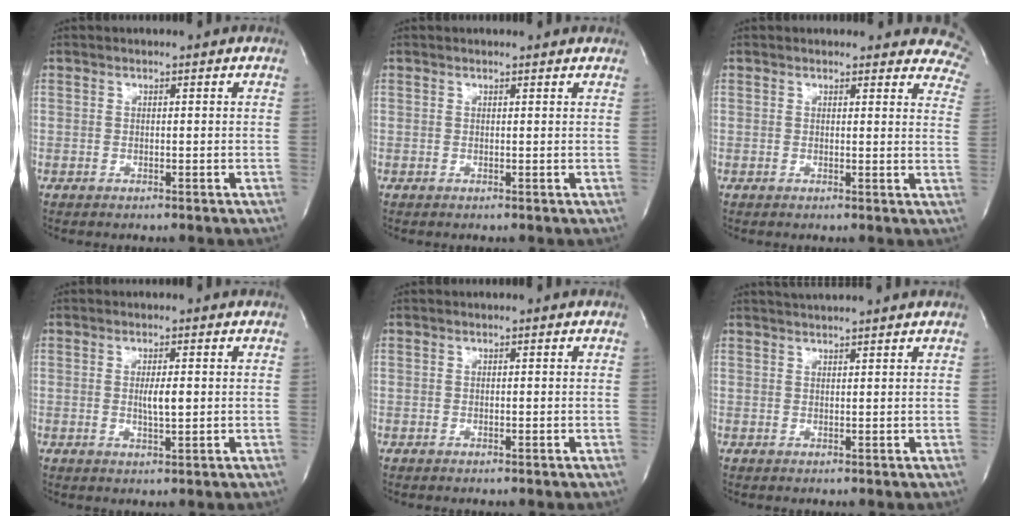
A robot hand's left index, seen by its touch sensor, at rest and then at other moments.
{"total": 2.8, "force": [2.6, 0.6, 0.5], "torque": [-0.014, 0.007, 0.021]}
{"total": 11.6, "force": [10.5, 4.2, 2.4], "torque": [0.017, -0.035, 0.075]}
{"total": 2.9, "force": [0.2, 0.5, 2.8], "torque": [-0.051, -0.003, 0.005]}
{"total": 0.0}
{"total": 5.1, "force": [4.7, -0.6, 1.7], "torque": [-0.023, 0.027, 0.063]}